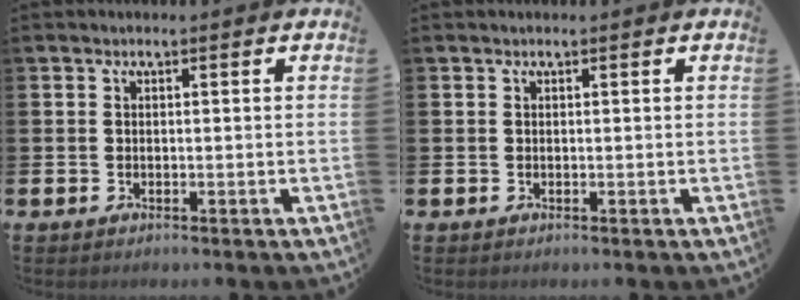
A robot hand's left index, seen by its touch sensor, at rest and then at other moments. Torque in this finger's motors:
{"motor_torque": [0.82, -1.32, -0.34, 0.02]}